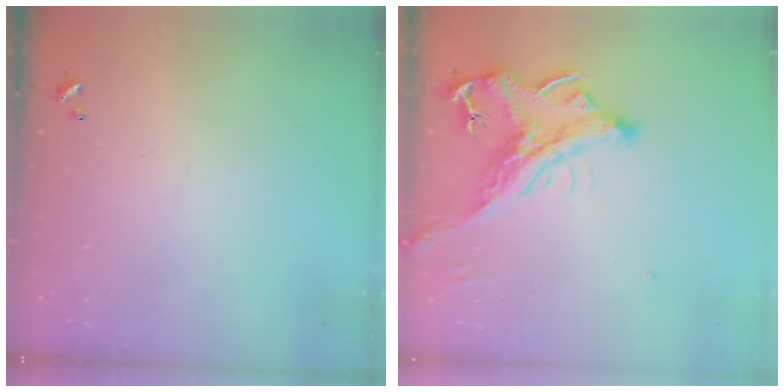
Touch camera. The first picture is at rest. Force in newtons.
{"total": 2.1, "press": 1.8, "slide": 1.2}